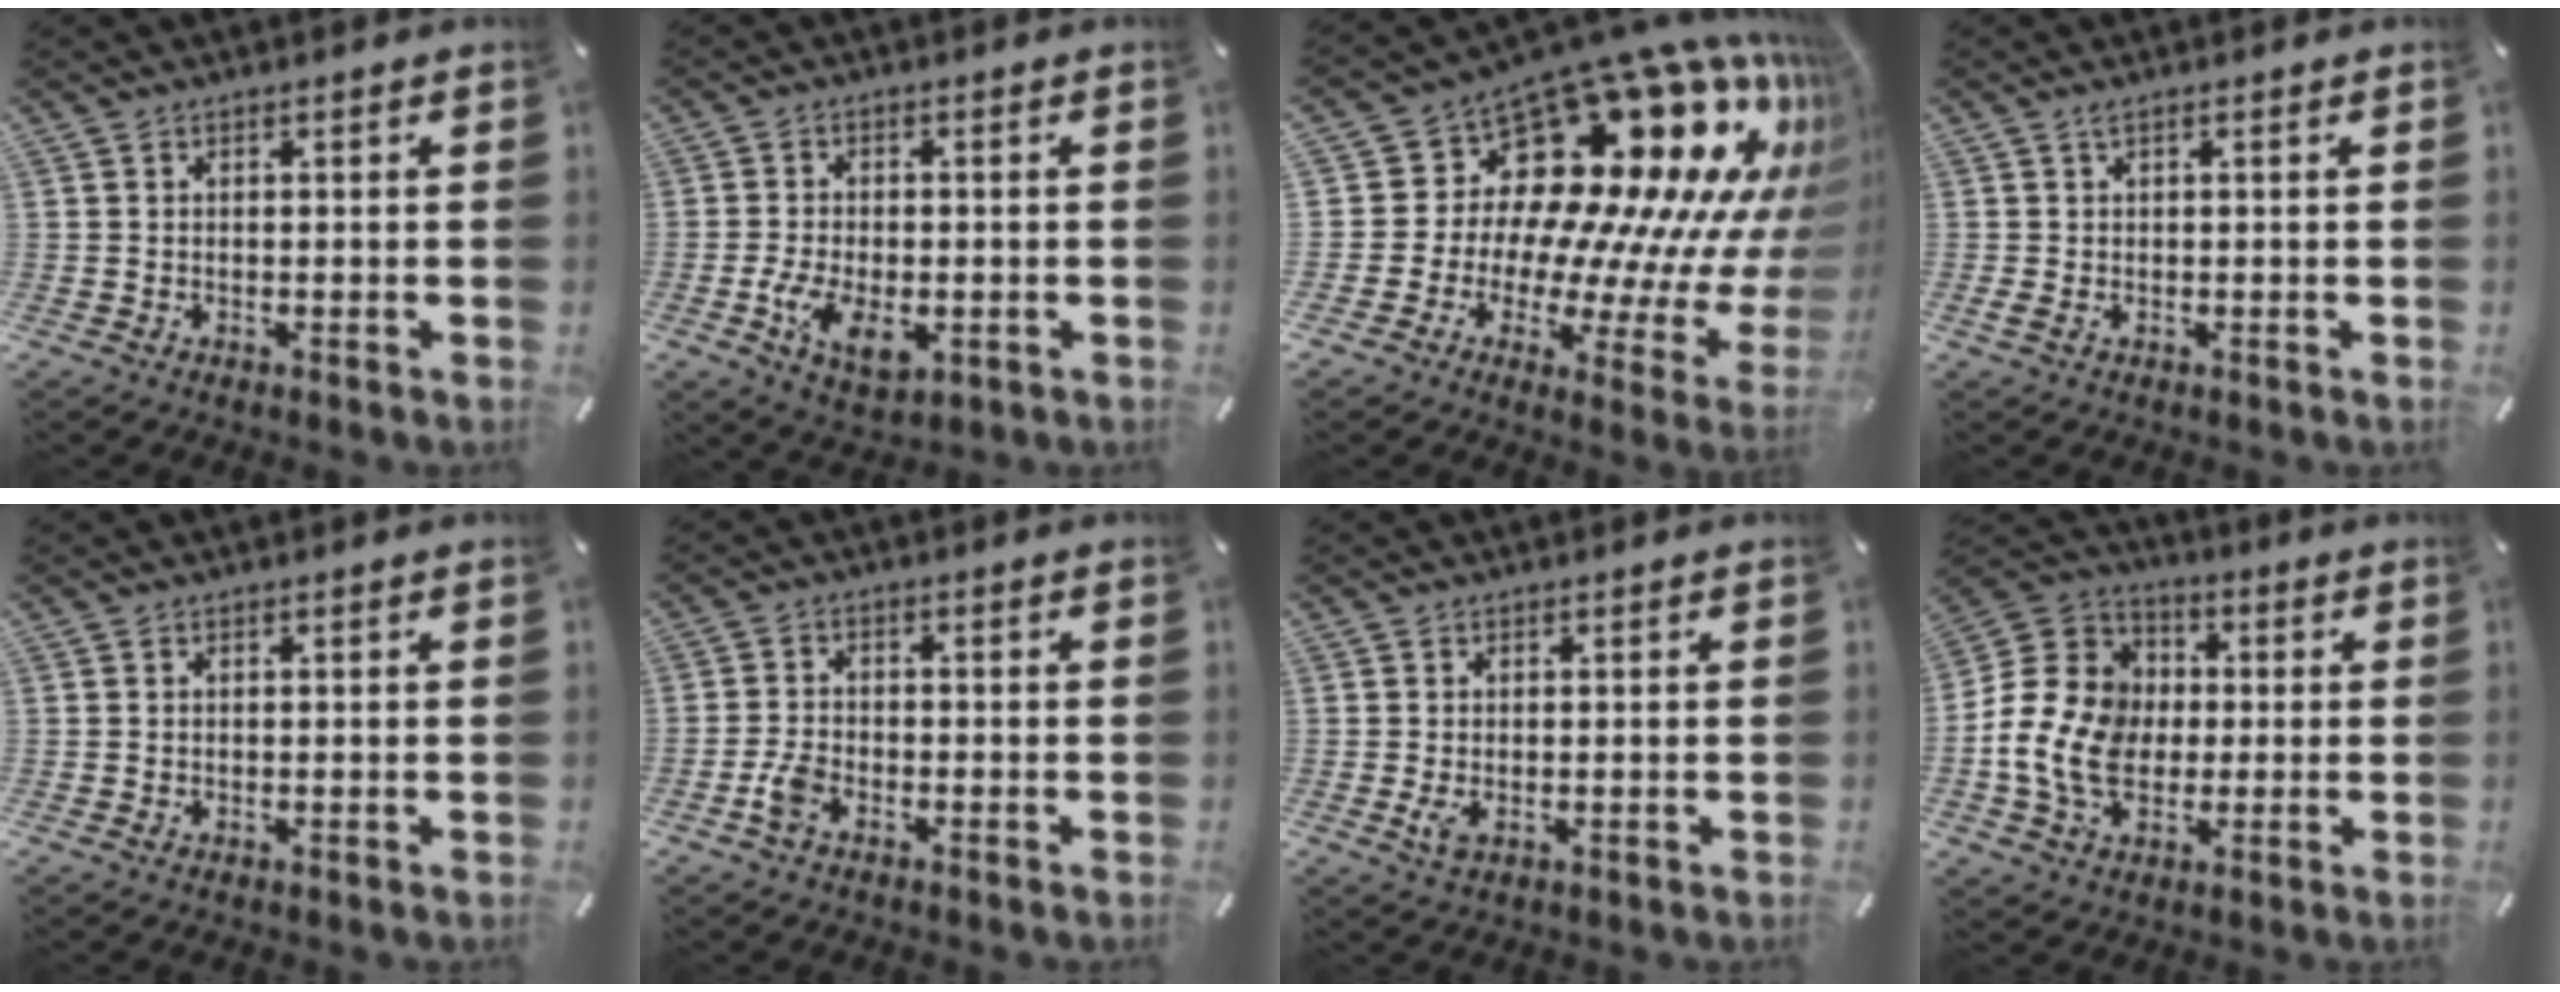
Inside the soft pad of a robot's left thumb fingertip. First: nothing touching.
{"total": 7.4, "force": [-2.2, 4.1, 5.7], "torque": [-0.130, -0.001, -0.042]}
{"total": 22.5, "force": [12.5, 13.2, 13.3], "torque": [-0.210, -0.150, 0.231]}
{"total": 1.6, "force": [0.2, 0.2, 1.5], "torque": [-0.030, -0.002, 0.003]}
{"total": 0.0}
{"total": 3.8, "force": [-2.2, 1.9, 2.4], "torque": [-0.067, 0.001, -0.047]}
{"total": 2.2, "force": [-0.4, 1.1, 1.9], "torque": [-0.054, -0.007, -0.012]}
{"total": 13.9, "force": [-2.2, 11.7, 7.2], "torque": [-0.166, 0.022, -0.038]}